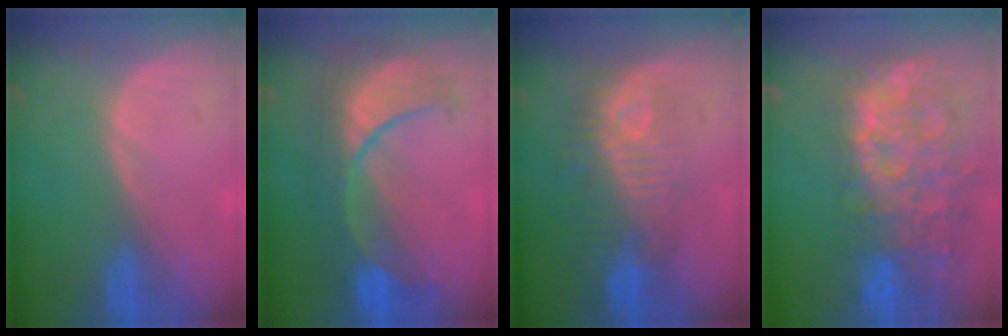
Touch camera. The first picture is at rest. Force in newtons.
{"total": 9.1, "press": 9.1, "slide": 0.7}
{"total": 9.7, "press": 8.7, "slide": 4.4}
{"total": 14.1, "press": 11.4, "slide": 8.2}